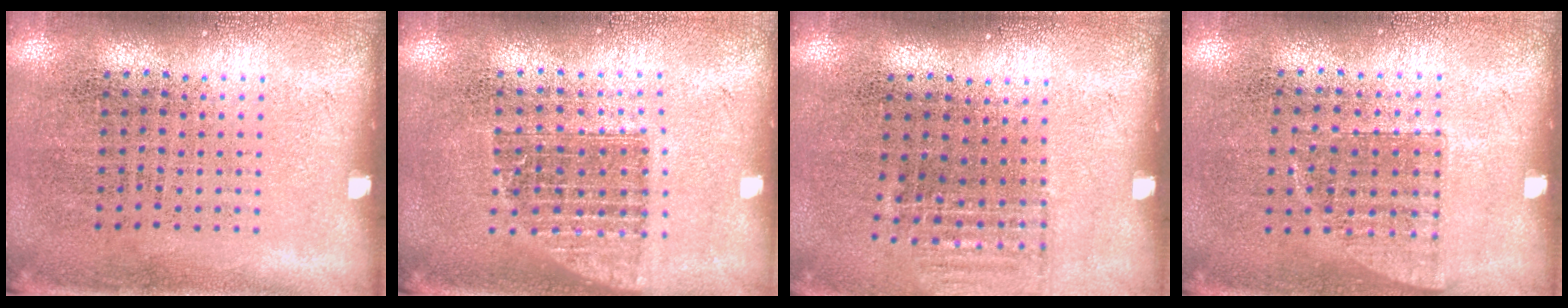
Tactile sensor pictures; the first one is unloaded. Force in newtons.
{"total": 1.3, "press": 1.1, "slide": 0.7}
{"total": 0.9, "press": 0.9, "slide": 0.3}
{"total": 0.7, "press": 0.6, "slide": 0.2}